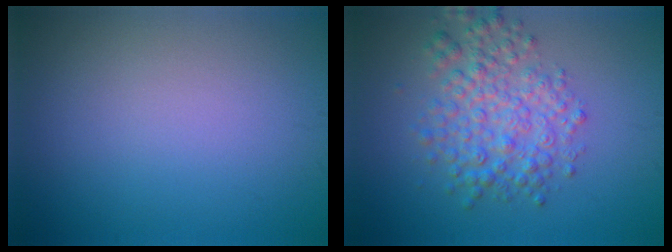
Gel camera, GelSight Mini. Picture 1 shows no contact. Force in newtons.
{"total": 4.7, "press": 4.7, "slide": 0.1}